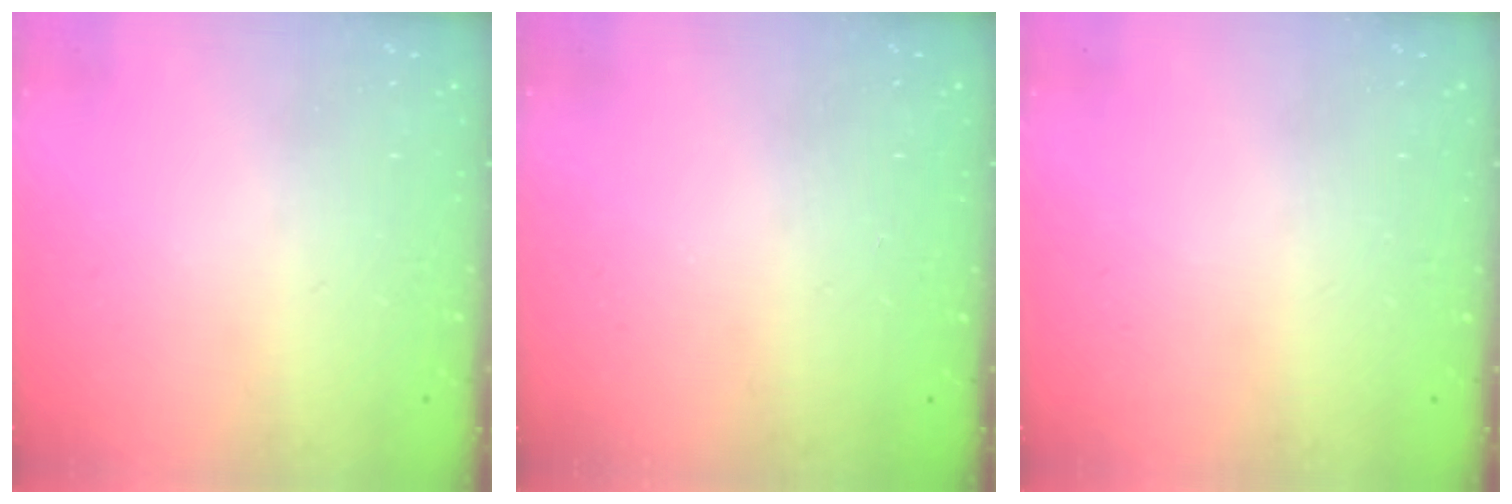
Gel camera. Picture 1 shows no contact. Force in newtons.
{"total": 0.0}
{"total": 0.0}